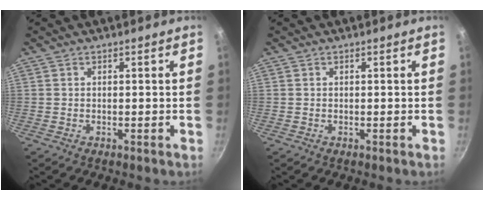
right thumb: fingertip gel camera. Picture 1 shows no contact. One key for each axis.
{"total": 0.0}